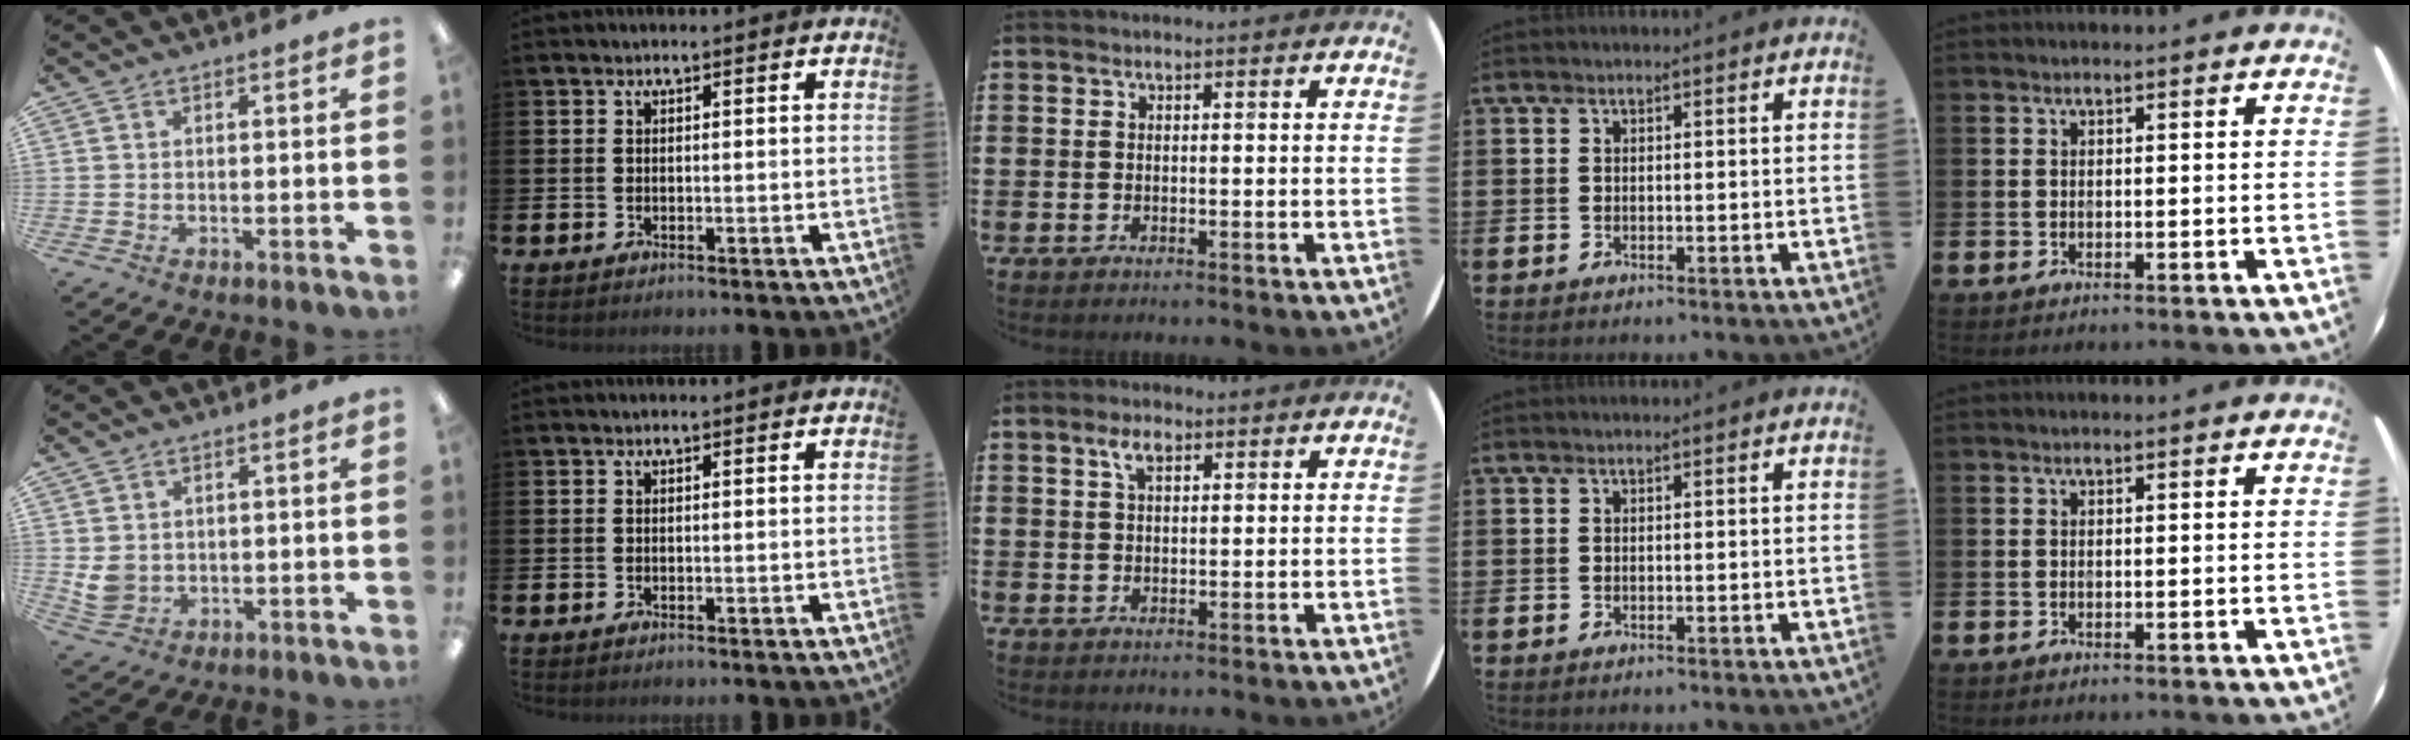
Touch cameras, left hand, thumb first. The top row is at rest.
{"thumb": {"total": 4.4, "force": [1.4, 3.7, 1.8], "torque": [-0.037, -0.003, 0.028]}, "middle": {"total": 2.8, "force": [1.8, 1.2, 1.8], "torque": [-0.033, 0.004, 0.029]}}